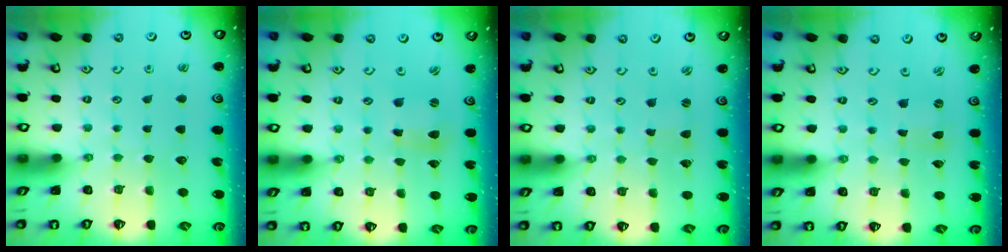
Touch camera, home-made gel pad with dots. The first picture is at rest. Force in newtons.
{"total": 2.9, "press": 2.9, "slide": 0.3}
{"total": 0.7, "press": 0.7, "slide": 0.1}
{"total": 0.0}